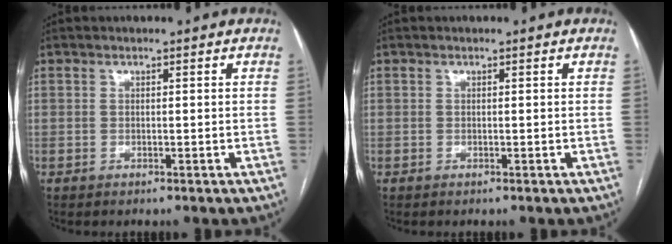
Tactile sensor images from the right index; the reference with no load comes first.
{"total": 0.0}